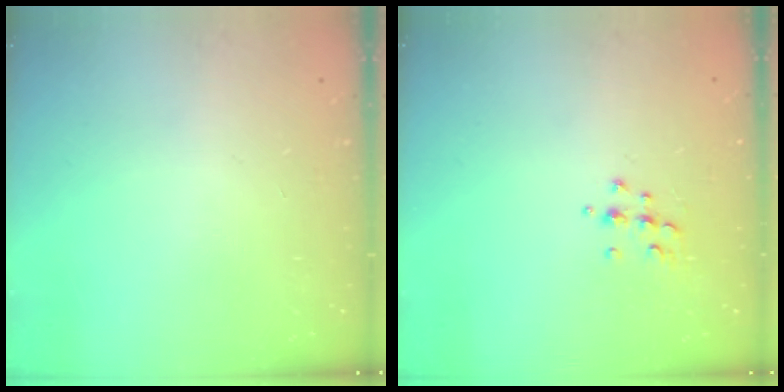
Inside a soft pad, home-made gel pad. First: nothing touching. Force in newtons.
{"total": 6.3, "press": 6.2, "slide": 0.9}